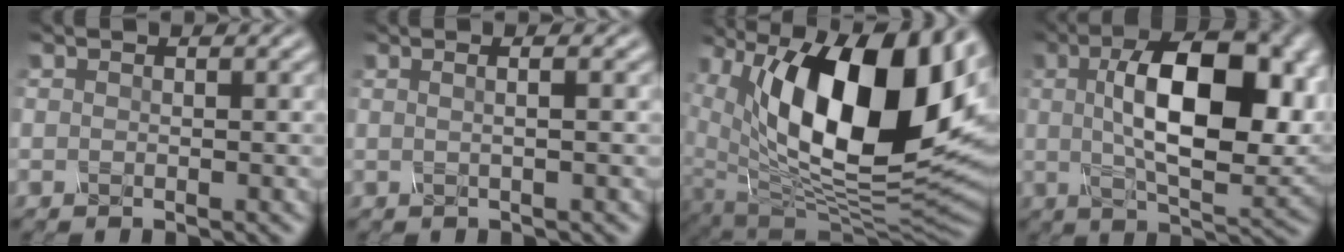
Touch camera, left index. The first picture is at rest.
{"total": 3.1, "force": [0.8, 1.6, 2.5], "torque": [-0.014, 0.020, -0.021]}
{"total": 17.5, "force": [5.0, 8.9, 14.2], "torque": [-0.202, -0.004, 0.086]}
{"total": 12.3, "force": [1.5, 5.7, 10.8], "torque": [-0.153, 0.004, 0.022]}